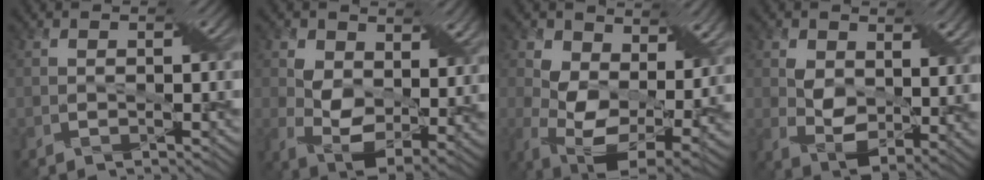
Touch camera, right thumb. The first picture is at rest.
{"total": 9.0, "force": [3.5, 5.8, 6.0], "torque": [-0.137, -0.014, 0.066]}
{"total": 12.6, "force": [3.4, 8.0, 9.1], "torque": [-0.194, -0.028, 0.070]}
{"total": 7.2, "force": [2.7, 4.5, 4.9], "torque": [-0.103, -0.016, 0.051]}